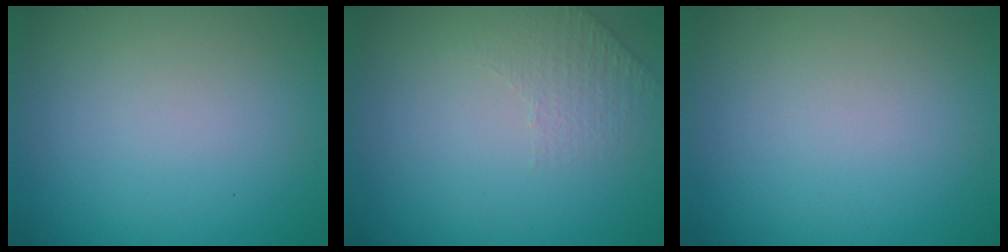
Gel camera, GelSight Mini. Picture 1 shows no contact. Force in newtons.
{"total": 1.3, "press": 0.8, "slide": 1.1}
{"total": 0.0}